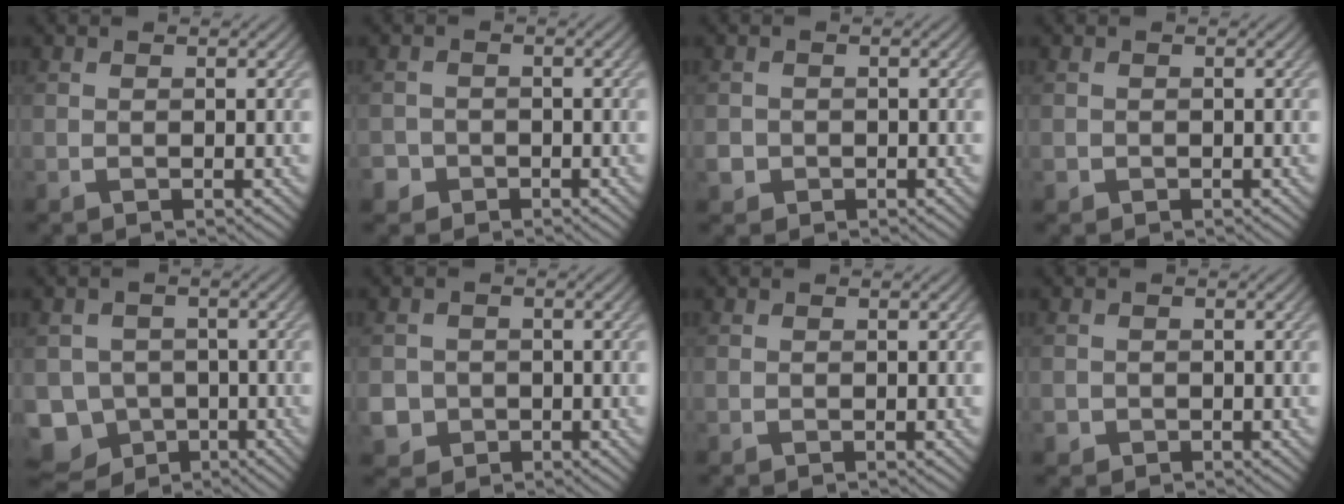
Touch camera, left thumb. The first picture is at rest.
{"total": 2.5, "force": [-1.5, 2.0, 0.2], "torque": [-0.002, 0.001, -0.031]}
{"total": 2.0, "force": [-0.8, 1.8, 0.4], "torque": [-0.008, -0.008, -0.016]}
{"total": 0.7, "force": [-0.3, 0.7, 0.0], "torque": [0.001, -0.007, -0.007]}
{"total": 8.4, "force": [-3.8, 7.1, 2.5], "torque": [-0.068, -0.026, -0.076]}
{"total": 4.0, "force": [-1.2, 3.7, 0.9], "torque": [-0.028, -0.012, -0.032]}
{"total": 0.0}
{"total": 1.1, "force": [-0.5, 0.9, 0.1], "torque": [0.002, -0.007, -0.012]}